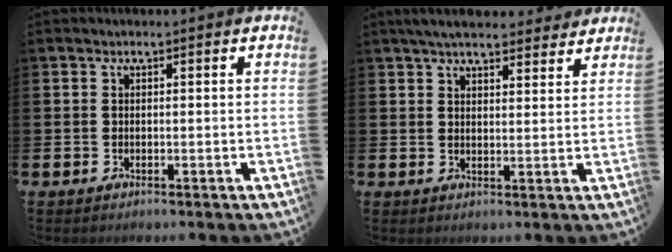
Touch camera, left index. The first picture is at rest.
{"total": 5.0, "force": [4.7, 1.0, 1.3], "torque": [-0.036, -0.014, 0.086]}